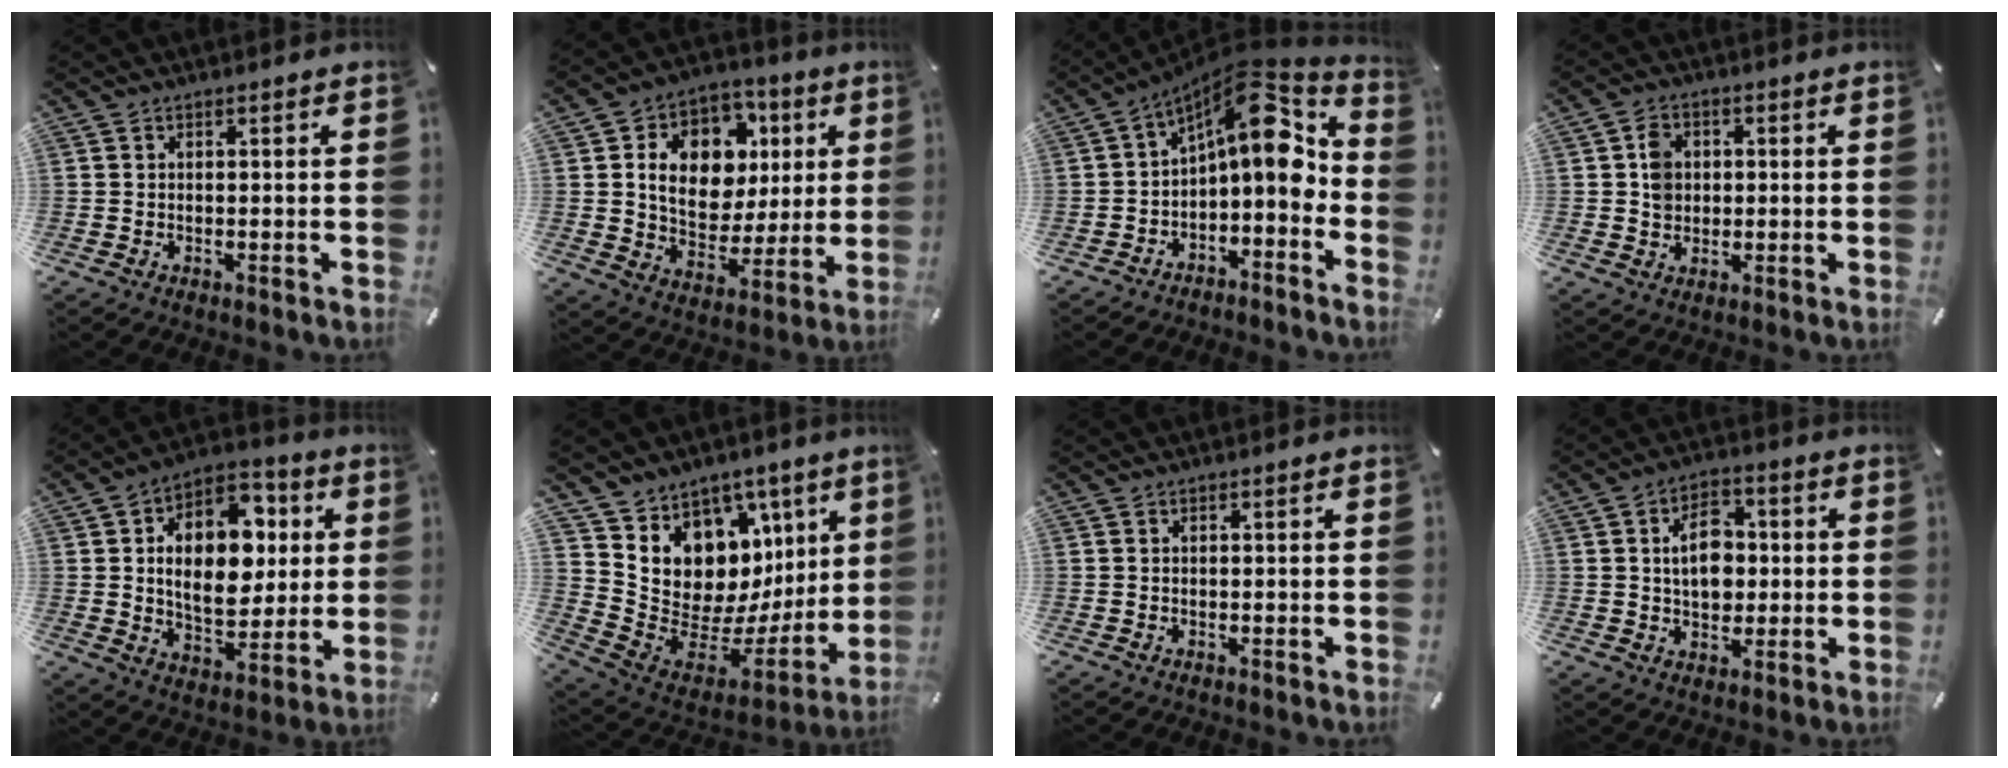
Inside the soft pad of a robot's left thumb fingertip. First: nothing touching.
{"total": 14.6, "force": [3.4, 11.6, 8.1], "torque": [-0.132, -0.012, 0.069]}
{"total": 14.2, "force": [4.7, 7.0, 11.4], "torque": [-0.150, -0.039, 0.072]}
{"total": 4.9, "force": [0.4, 4.3, 2.4], "torque": [-0.035, 0.004, 0.004]}
{"total": 16.7, "force": [3.0, 11.8, 11.5], "torque": [-0.183, -0.006, 0.055]}
{"total": 11.9, "force": [4.7, 10.4, 3.4], "torque": [-0.031, -0.090, 0.109]}
{"total": 0.0}
{"total": 9.3, "force": [0.8, 6.8, 6.3], "torque": [-0.102, -0.001, 0.005]}